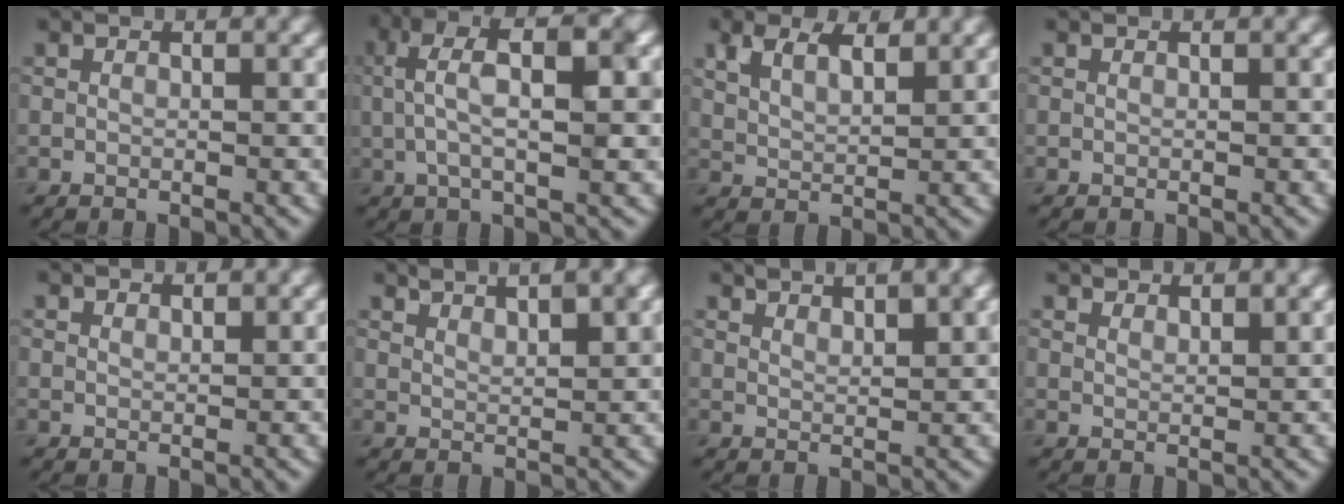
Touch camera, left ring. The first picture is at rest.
{"total": 6.8, "force": [1.5, 2.3, 6.3], "torque": [-0.110, 0.011, 0.019]}
{"total": 3.8, "force": [2.4, 1.8, 2.4], "torque": [-0.049, 0.007, 0.044]}
{"total": 0.0}
{"total": 0.8, "force": [0.8, 0.2, 0.1], "torque": [-0.002, -0.001, 0.015]}
{"total": 3.8, "force": [2.8, 1.1, 2.3], "torque": [-0.014, 0.009, 0.031]}
{"total": 2.9, "force": [2.4, 0.6, 1.5], "torque": [-0.009, 0.004, 0.034]}
{"total": 2.9, "force": [2.8, 0.6, 0.8], "torque": [-0.008, -0.004, 0.045]}